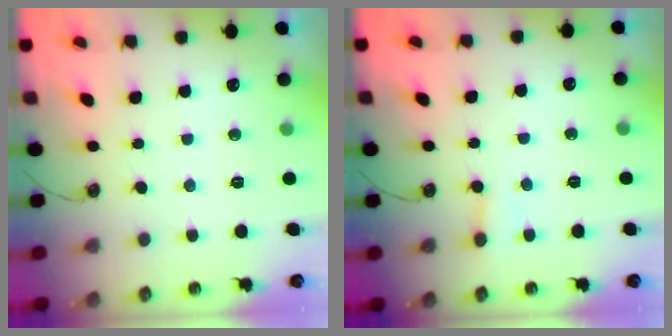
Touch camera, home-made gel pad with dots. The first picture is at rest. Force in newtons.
{"total": 2.7, "press": 2.7, "slide": 0.2}